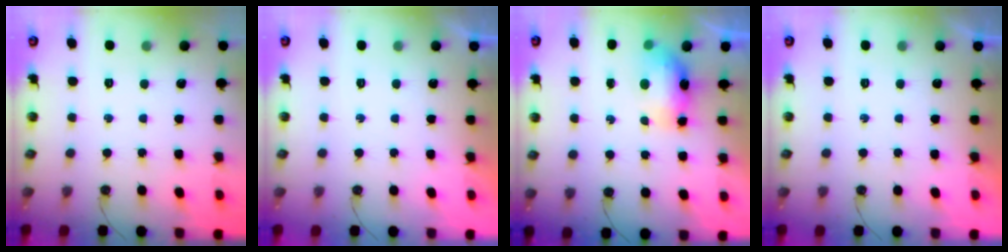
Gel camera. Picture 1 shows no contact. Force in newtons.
{"total": 0.0}
{"total": 8.2, "press": 8.0, "slide": 1.8}
{"total": 0.0}